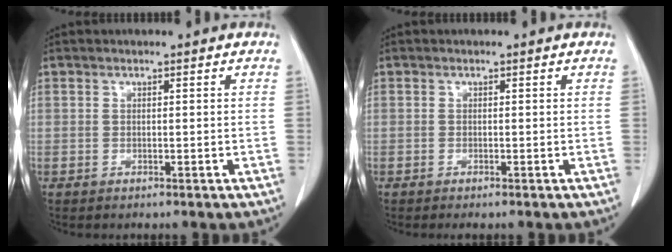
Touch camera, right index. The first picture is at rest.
{"total": 0.6, "force": [-0.5, 0.0, 0.4], "torque": [-0.010, -0.002, -0.007]}